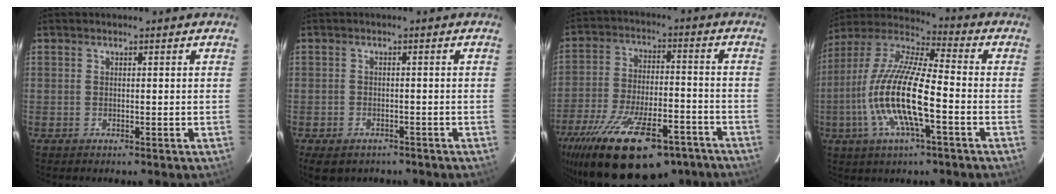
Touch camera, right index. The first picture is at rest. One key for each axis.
{"total": 5.2, "fx": -3.7, "fy": 3.0, "fz": 2.2, "tx": -0.052, "ty": -0.013, "tz": -0.052}
{"total": 25.9, "fx": -17.6, "fy": 10.0, "fz": 16.1, "tx": -0.303, "ty": -0.038, "tz": -0.263}
{"total": 17.0, "fx": -4.7, "fy": 3.8, "fz": 15.9, "tx": -0.320, "ty": -0.008, "tz": -0.099}